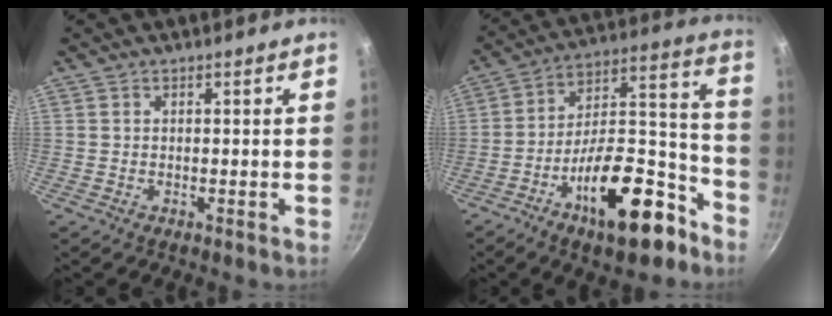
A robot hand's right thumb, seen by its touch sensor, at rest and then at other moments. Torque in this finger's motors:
{"motor_torque": [0.25, 0.54, 1.52, -1.24, 0.32]}